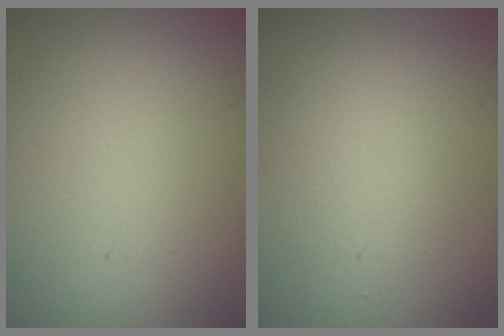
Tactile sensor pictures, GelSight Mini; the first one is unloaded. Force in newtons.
{"total": 2.4, "press": 2.4, "slide": 0.0}